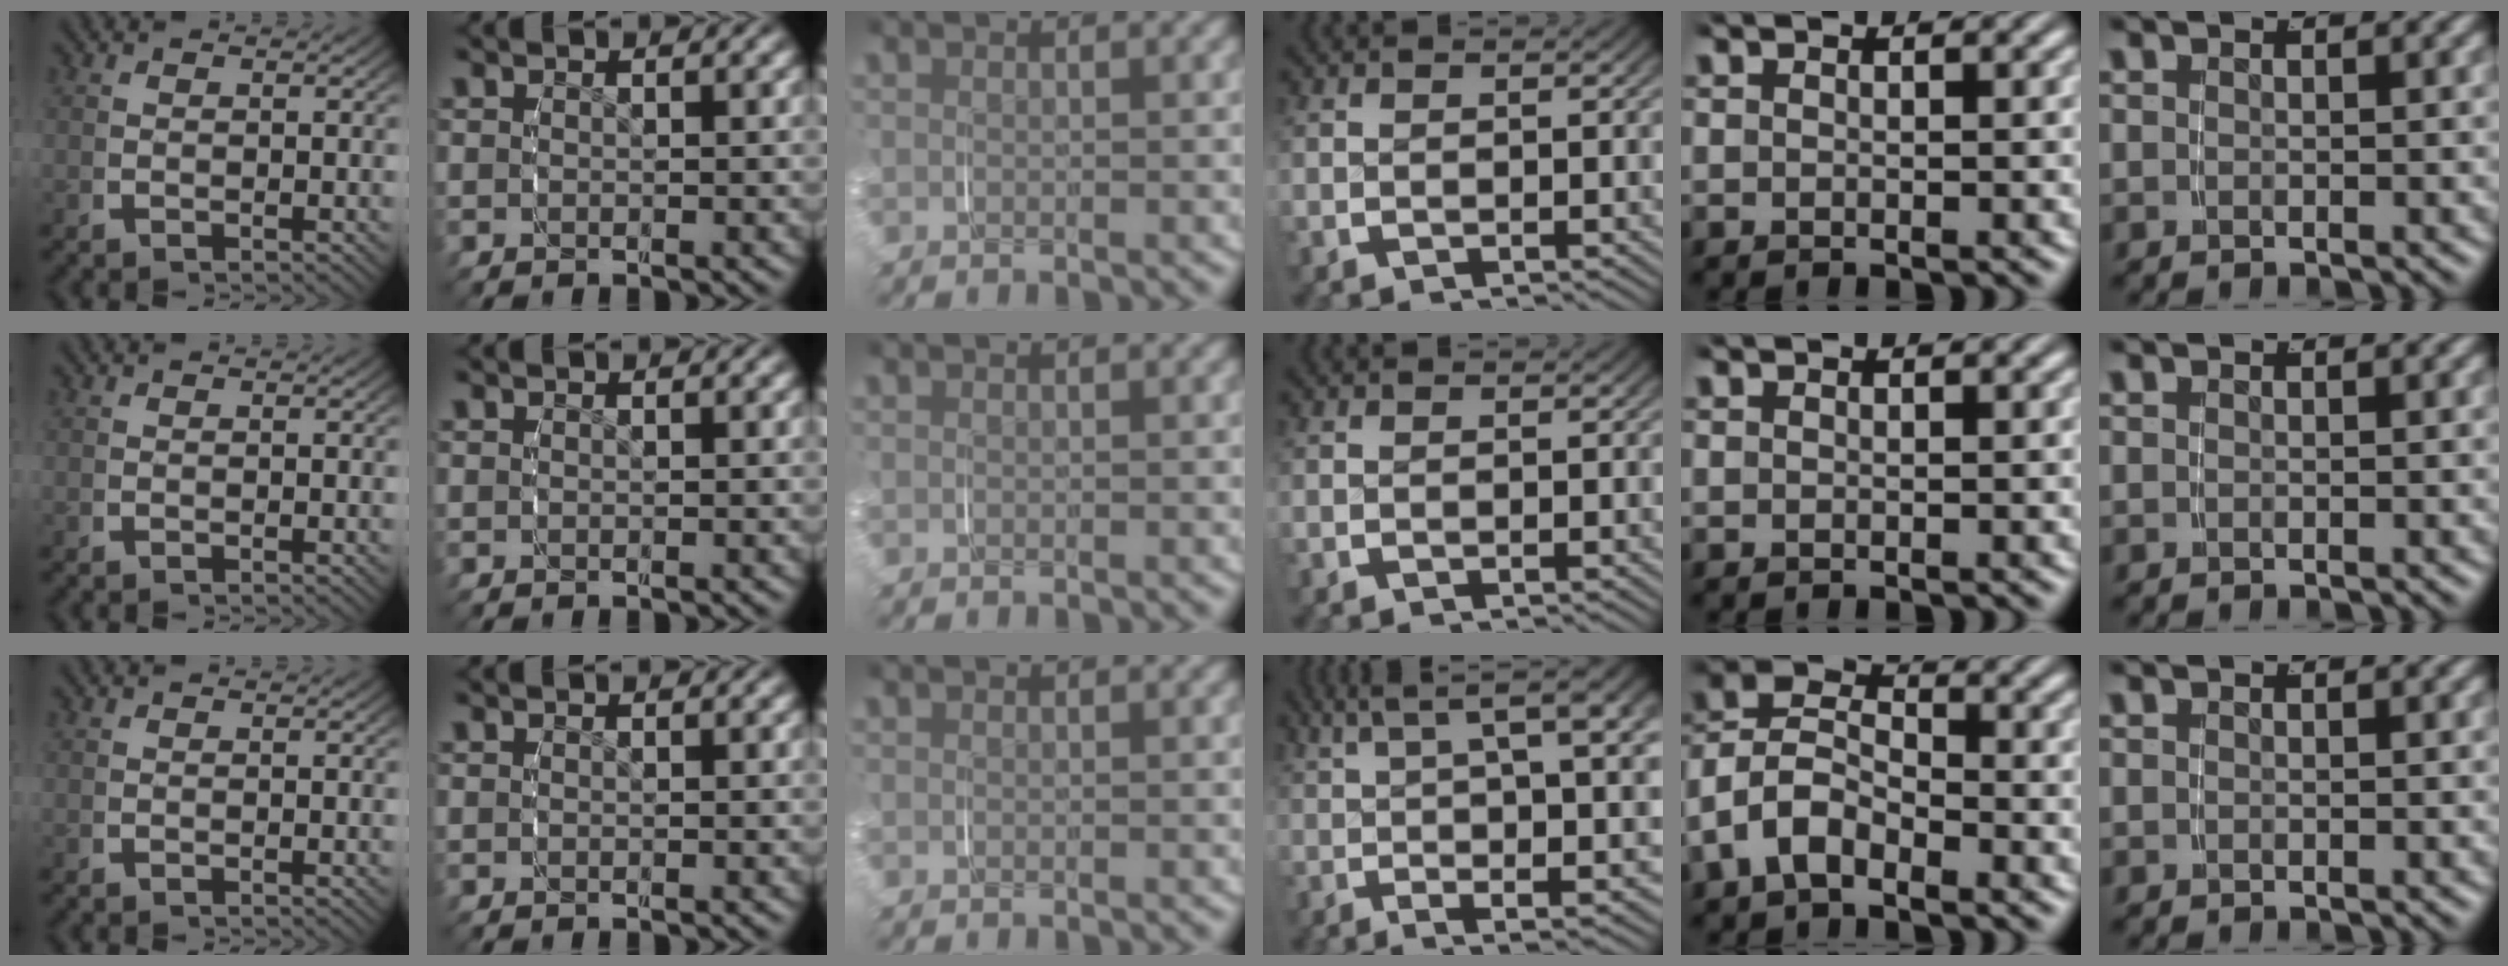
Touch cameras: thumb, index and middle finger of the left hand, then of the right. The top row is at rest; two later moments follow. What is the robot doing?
{"motion": "grasp_and_lifting", "object": "jacket"}